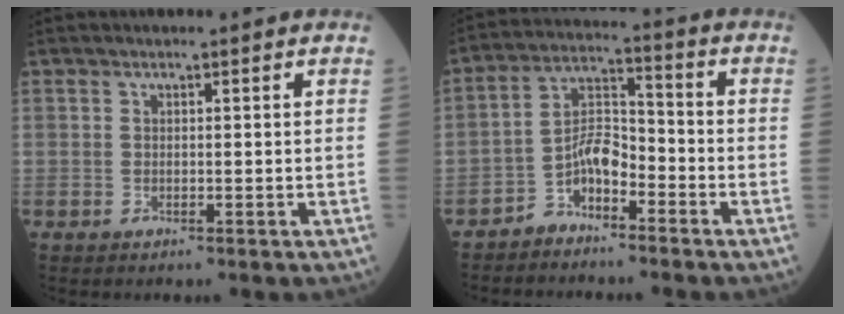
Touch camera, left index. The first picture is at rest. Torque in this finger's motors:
{"motor_torque": [0.19, 0.53, 0.09, 0.03]}